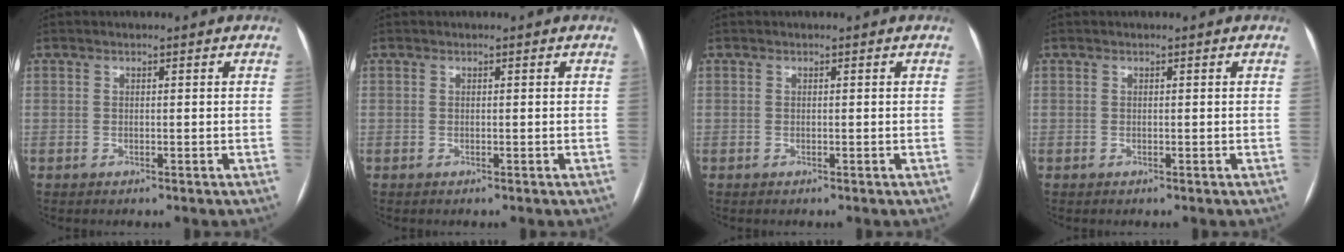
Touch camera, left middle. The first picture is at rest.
{"total": 0.0}
{"total": 0.0}
{"total": 0.0}